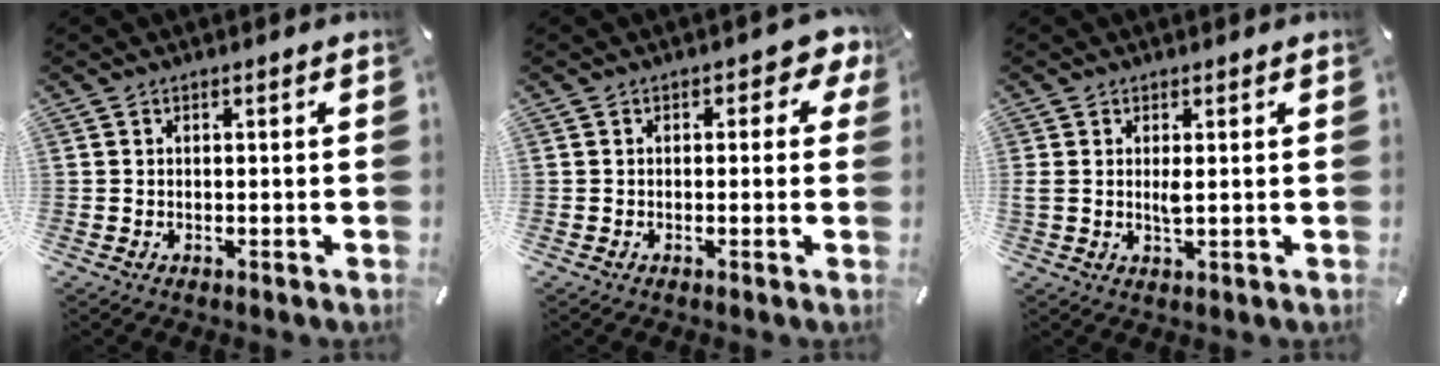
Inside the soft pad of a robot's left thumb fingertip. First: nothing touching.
{"total": 3.4, "force": [0.6, 2.2, 2.4], "torque": [-0.026, 0.003, 0.003]}
{"total": 2.6, "force": [0.5, 0.8, 2.5], "torque": [-0.043, -0.004, 0.006]}